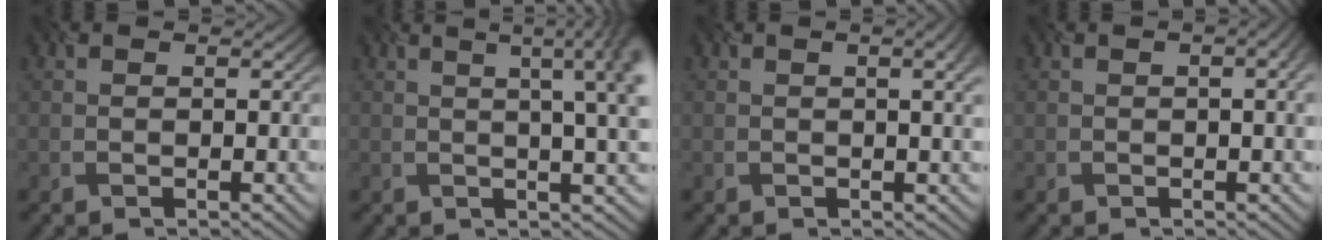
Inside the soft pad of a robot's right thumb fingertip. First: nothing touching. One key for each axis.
{"total": 10.2, "fx": 2.4, "fy": 3.5, "fz": 9.3, "tx": -0.085, "ty": 0.053, "tz": 0.018}
{"total": 4.9, "fx": 1.2, "fy": 1.8, "fz": 4.4, "tx": -0.044, "ty": 0.020, "tz": -0.001}
{"total": 4.0, "fx": 0.4, "fy": 1.5, "fz": 3.7, "tx": -0.034, "ty": 0.012, "tz": -0.004}